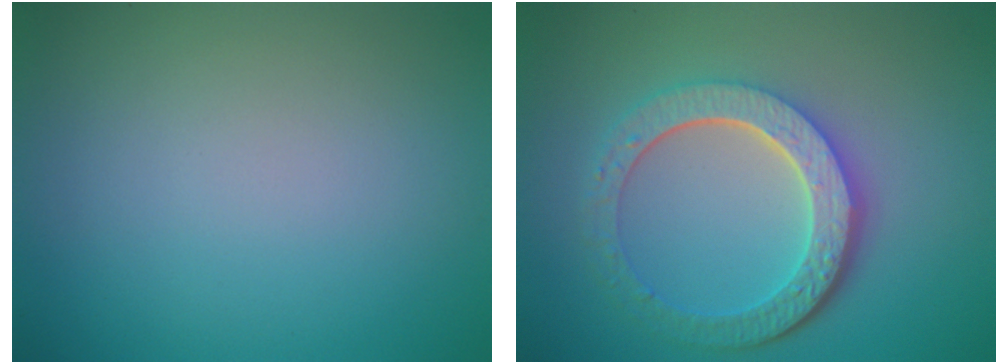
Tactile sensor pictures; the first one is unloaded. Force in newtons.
{"total": 6.3, "press": 4.6, "slide": 4.2}